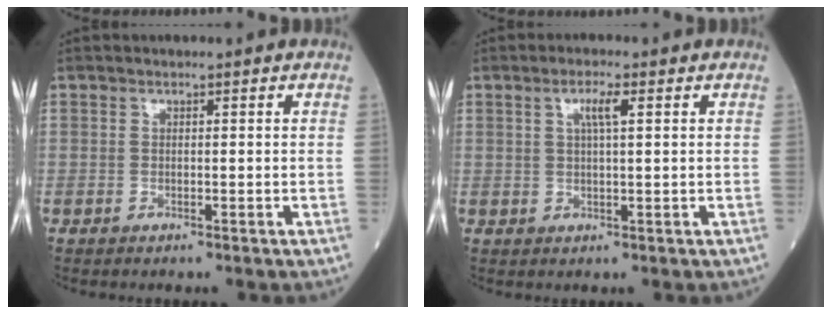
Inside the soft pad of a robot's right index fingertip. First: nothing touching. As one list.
[{"total": 3.0, "force": [1.1, 0.3, 2.7], "torque": [-0.053, 0.003, 0.020]}]